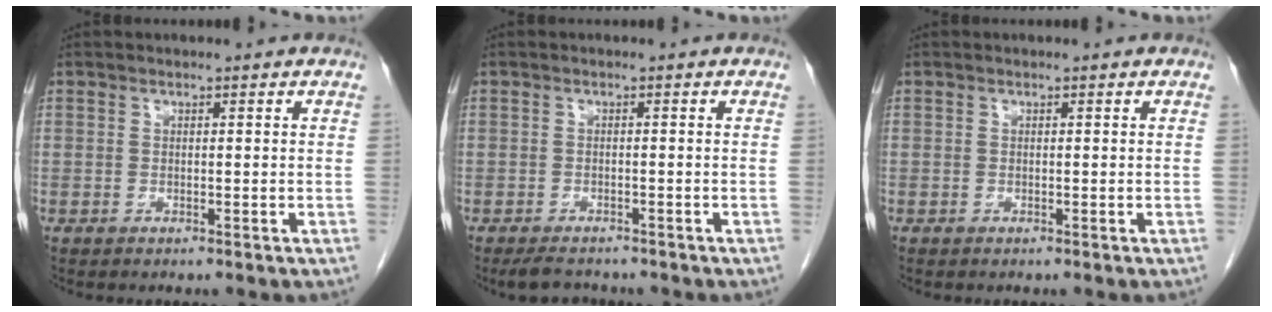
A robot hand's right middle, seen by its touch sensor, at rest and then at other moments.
{"total": 3.4, "force": [-3.0, 1.1, 1.3], "torque": [-0.026, -0.008, -0.046]}
{"total": 0.0}